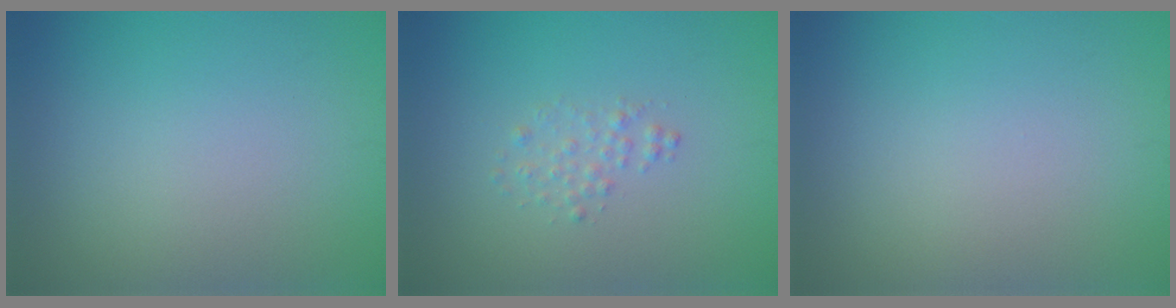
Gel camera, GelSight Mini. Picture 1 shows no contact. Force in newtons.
{"total": 1.2, "press": 1.2, "slide": 0.0}
{"total": 0.0}